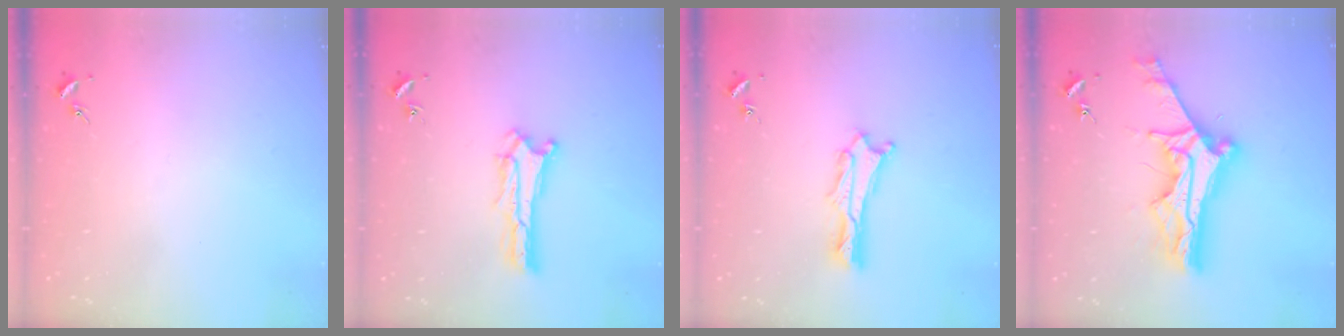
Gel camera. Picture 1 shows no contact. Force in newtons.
{"total": 0.9, "press": 0.9, "slide": 0.2}
{"total": 1.5, "press": 1.4, "slide": 0.2}
{"total": 12.3, "press": 12.3, "slide": 1.1}